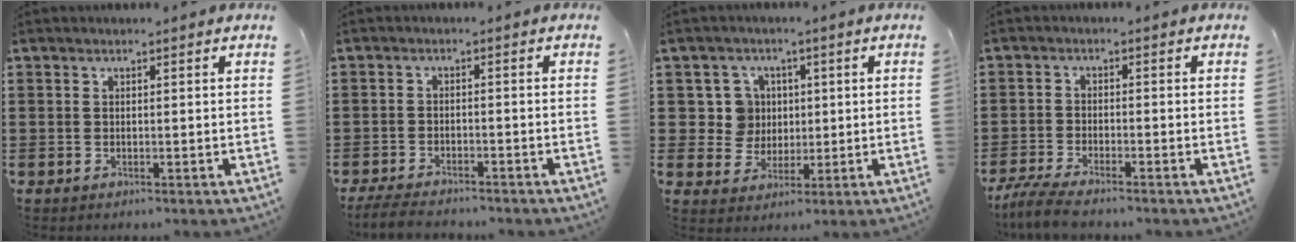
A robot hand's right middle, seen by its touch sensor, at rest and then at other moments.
{"total": 3.6, "force": [-3.4, 0.5, 0.9], "torque": [-0.024, -0.004, -0.071]}
{"total": 6.8, "force": [1.1, 6.5, 1.6], "torque": [-0.057, 0.013, 0.023]}
{"total": 4.2, "force": [-3.8, 0.1, 1.6], "torque": [-0.050, -0.014, -0.079]}